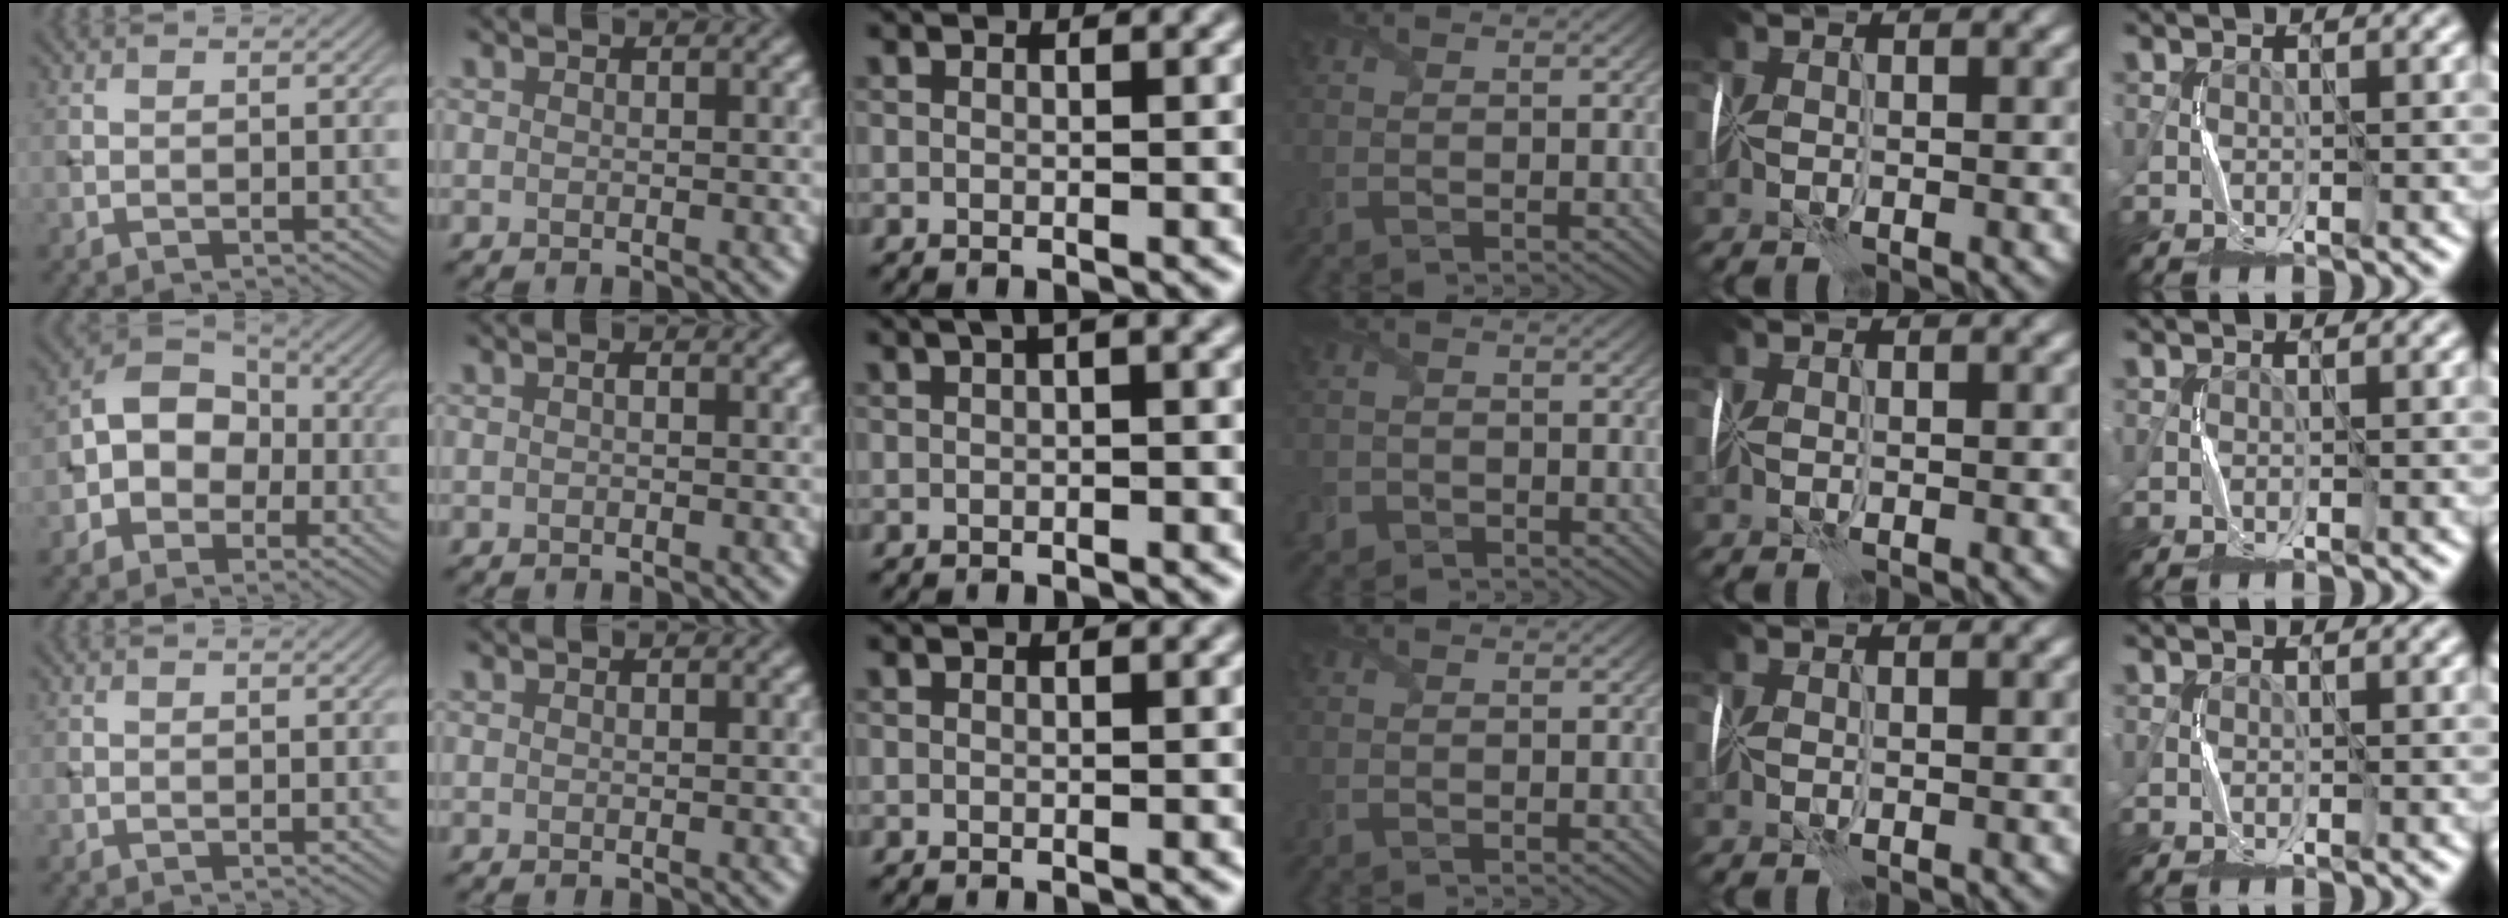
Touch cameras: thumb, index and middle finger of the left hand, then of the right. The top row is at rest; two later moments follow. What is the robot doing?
{"motion": "fold", "object": "wrapping paper"}